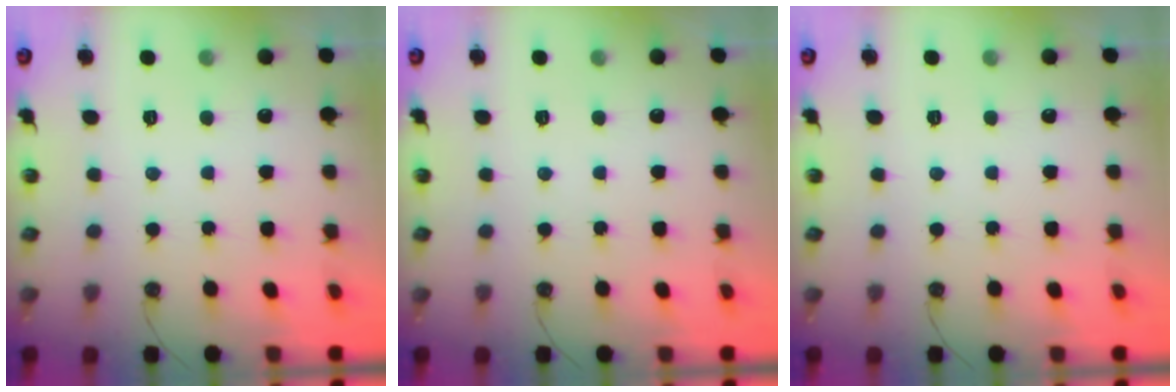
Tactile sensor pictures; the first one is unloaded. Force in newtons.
{"total": 0.0}
{"total": 0.0}